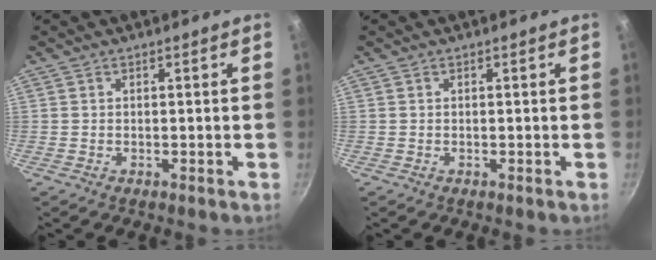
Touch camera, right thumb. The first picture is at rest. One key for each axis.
{"total": 0.0}